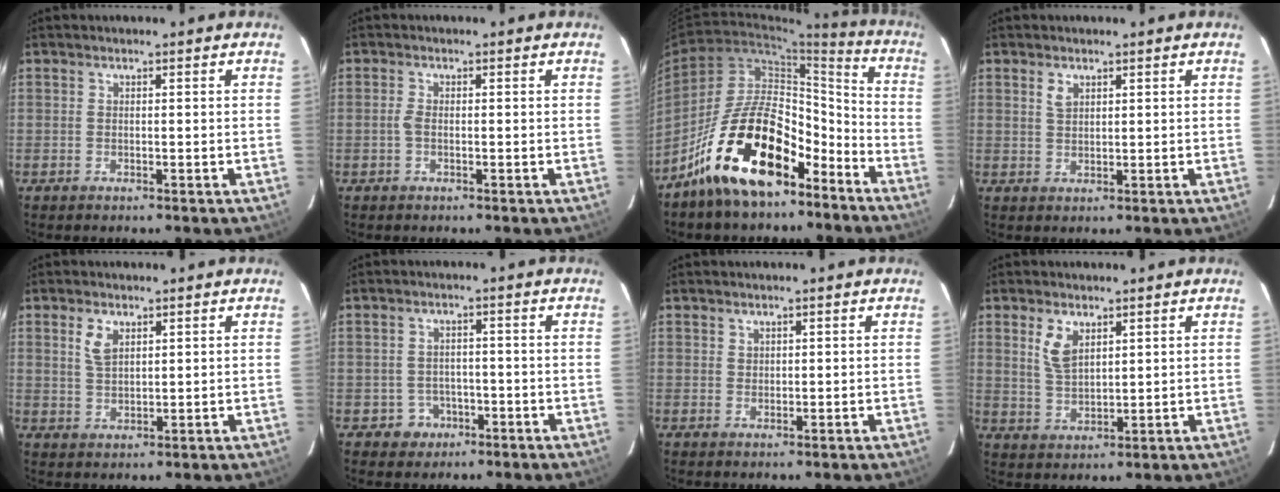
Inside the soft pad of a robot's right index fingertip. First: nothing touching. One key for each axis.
{"total": 1.4, "fx": -0.3, "fy": 0.6, "fz": 1.2, "tx": -0.026, "ty": 0.002, "tz": -0.008}
{"total": 20.0, "fx": -13.0, "fy": 8.8, "fz": 12.4, "tx": -0.213, "ty": 0.032, "tz": -0.215}
{"total": 2.1, "fx": 1.1, "fy": 1.3, "fz": 1.2, "tx": -0.022, "ty": 0.004, "tz": 0.022}
{"total": 4.0, "fx": 1.9, "fy": 2.2, "fz": 2.7, "tx": -0.052, "ty": 0.004, "tz": 0.040}
{"total": 4.2, "fx": -1.9, "fy": 3.7, "fz": 0.2, "tx": -0.016, "ty": 0.016, "tz": -0.023}
{"total": 1.0, "fx": 0.7, "fy": 0.7, "fz": 0.1, "tx": 0.000, "ty": 0.004, "tz": 0.012}
{"total": 5.7, "fx": 2.8, "fy": 3.0, "fz": 3.9, "tx": -0.076, "ty": 0.002, "tz": 0.059}